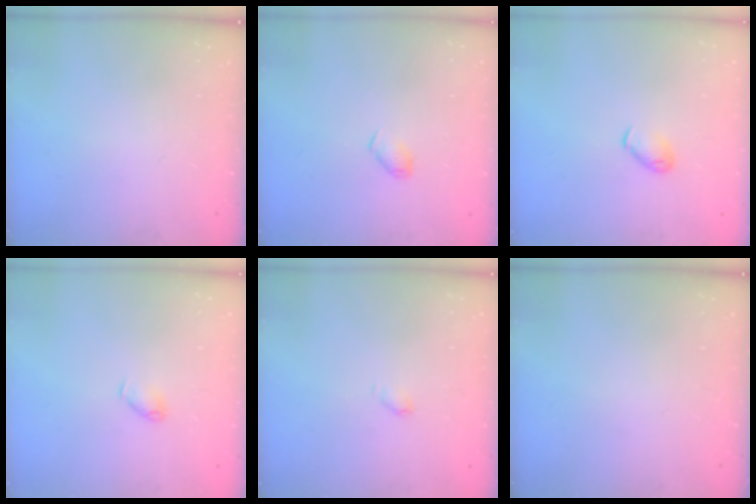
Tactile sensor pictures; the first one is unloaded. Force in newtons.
{"total": 5.3, "press": 5.2, "slide": 0.7}
{"total": 4.8, "press": 4.7, "slide": 0.9}
{"total": 3.5, "press": 3.4, "slide": 0.7}
{"total": 3.5, "press": 3.4, "slide": 0.7}
{"total": 0.0}